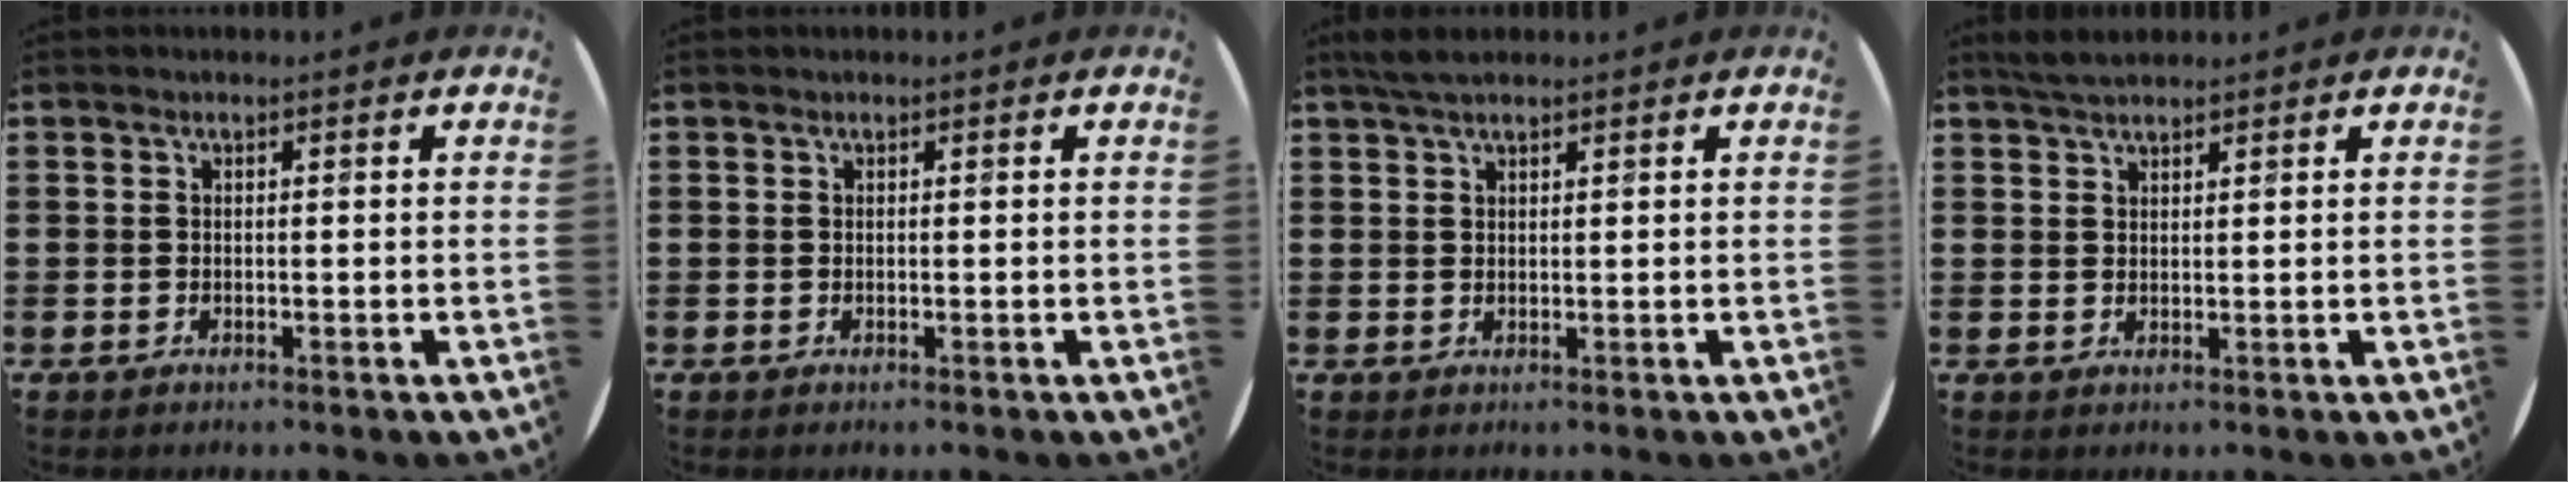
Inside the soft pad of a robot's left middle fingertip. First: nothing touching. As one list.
[{"total": 0.0}, {"total": 2.4, "force": [2.0, 0.5, 1.2], "torque": [-0.027, 0.005, 0.037]}, {"total": 2.7, "force": [2.4, 0.6, 1.0], "torque": [-0.024, 0.005, 0.046]}]